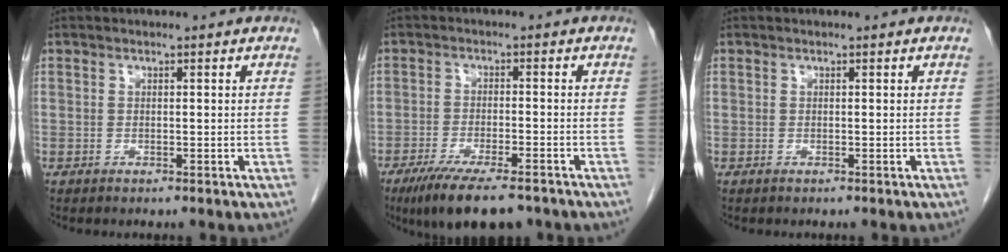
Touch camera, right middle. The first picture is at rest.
{"total": 10.9, "force": [-8.1, 2.4, 6.9], "torque": [-0.111, -0.022, -0.128]}
{"total": 0.0}